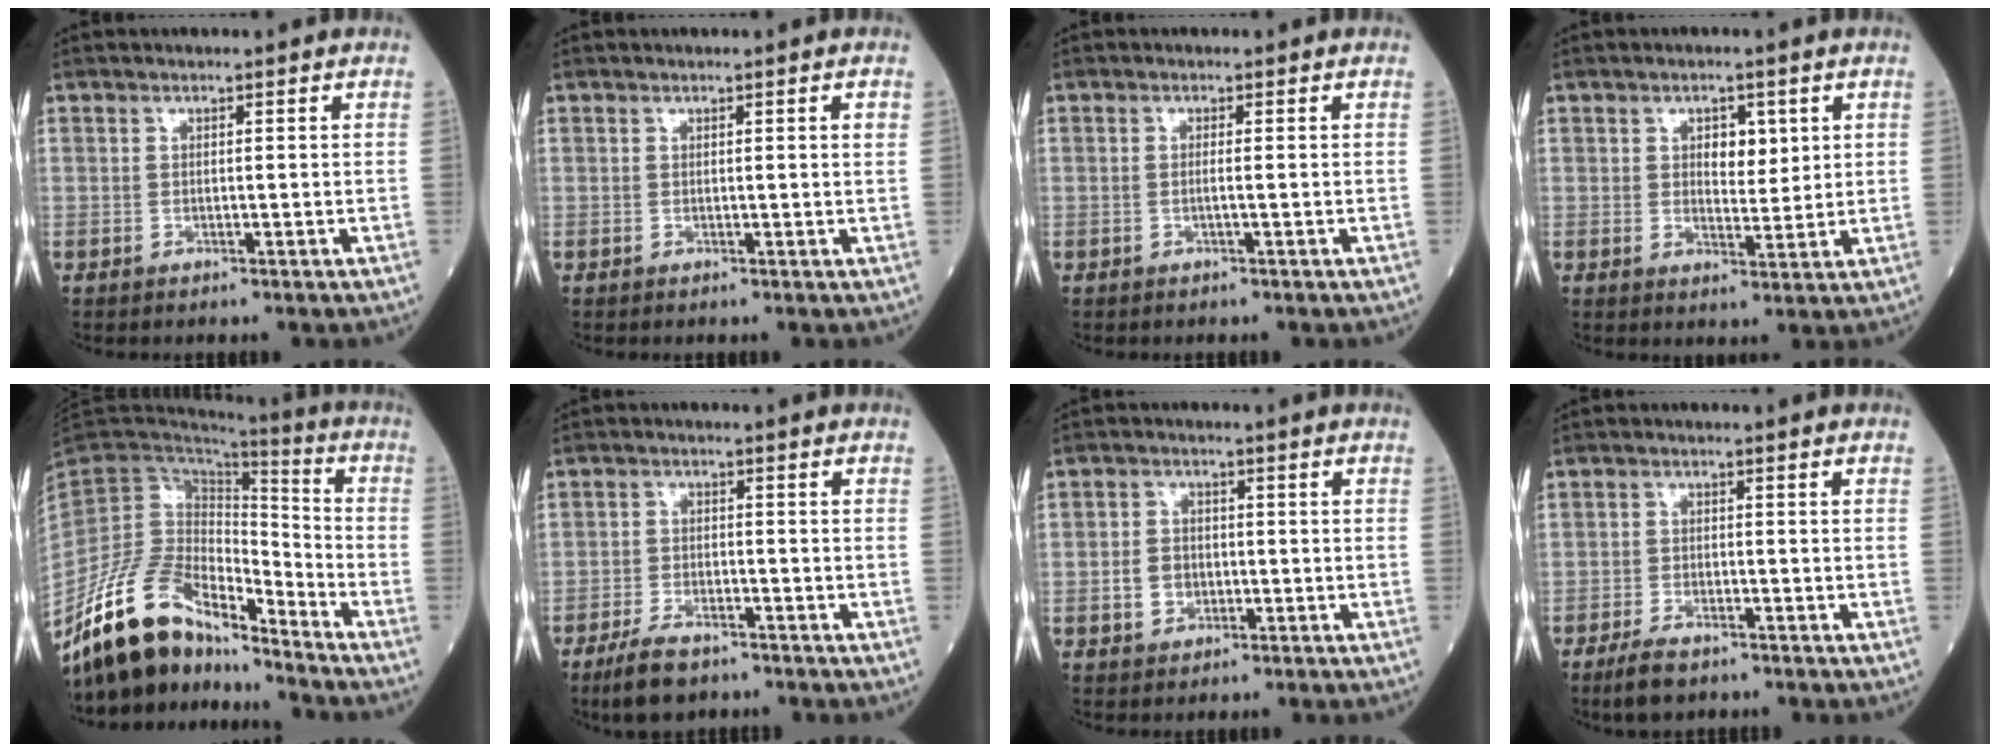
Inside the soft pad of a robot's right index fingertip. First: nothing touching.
{"total": 0.9, "force": [0.3, -0.1, 0.8], "torque": [-0.014, -0.001, 0.003]}
{"total": 0.6, "force": [-0.1, -0.2, 0.6], "torque": [-0.010, 0.002, -0.001]}
{"total": 4.0, "force": [1.5, 2.2, 3.1], "torque": [-0.044, -0.002, 0.023]}
{"total": 15.4, "force": [-12.9, 5.3, 6.5], "torque": [-0.131, 0.038, -0.240]}
{"total": 5.9, "force": [-4.6, 2.0, 3.2], "torque": [-0.073, -0.008, -0.081]}
{"total": 3.5, "force": [-0.9, 2.8, 1.9], "torque": [-0.042, 0.004, -0.013]}
{"total": 4.3, "force": [-3.3, 1.3, 2.4], "torque": [-0.056, -0.007, -0.057]}